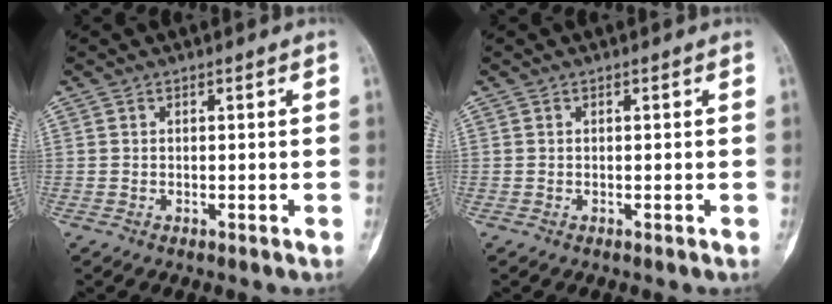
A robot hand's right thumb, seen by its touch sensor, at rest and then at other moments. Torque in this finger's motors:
{"motor_torque": [0.00, 0.00, -0.05, -0.05, 0.00]}